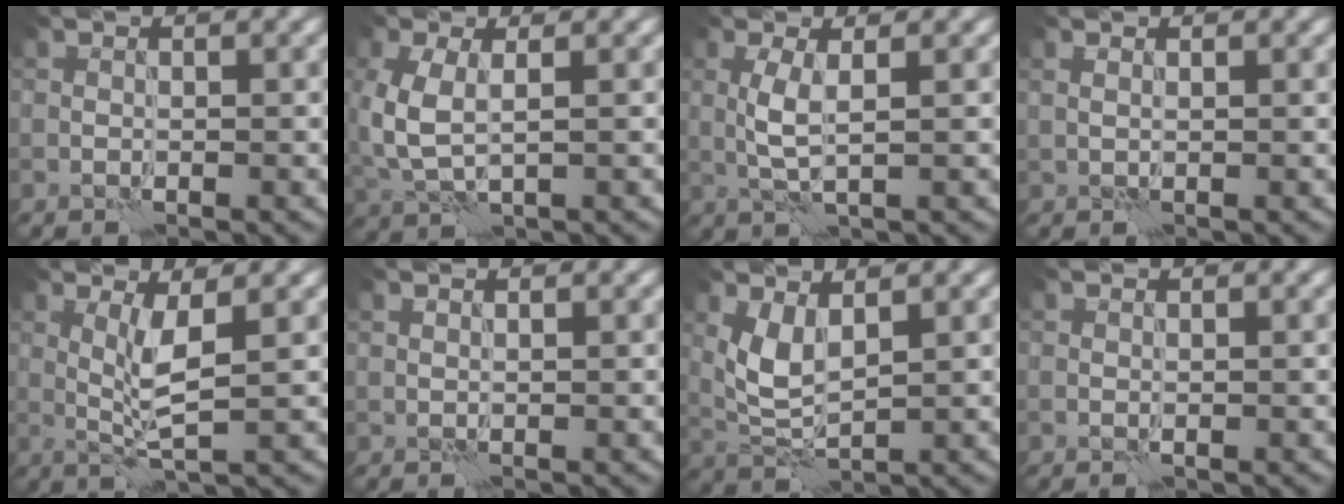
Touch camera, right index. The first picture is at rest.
{"total": 4.6, "force": [0.4, 2.4, 3.9], "torque": [-0.111, -0.001, 0.010]}
{"total": 2.3, "force": [0.1, 0.4, 2.3], "torque": [-0.051, 0.001, 0.002]}
{"total": 0.6, "force": [0.4, 0.2, 0.5], "torque": [-0.014, 0.001, 0.008]}
{"total": 3.2, "force": [0.5, 0.3, 3.2], "torque": [-0.070, -0.003, 0.015]}
{"total": 0.0}
{"total": 3.2, "force": [1.3, 1.3, 2.7], "torque": [-0.067, -0.004, 0.030]}
{"total": 0.0}